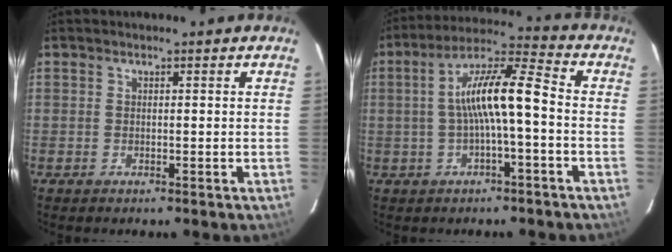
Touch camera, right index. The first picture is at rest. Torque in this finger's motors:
{"motor_torque": [0.84, -0.46, 0.62, 0.21]}